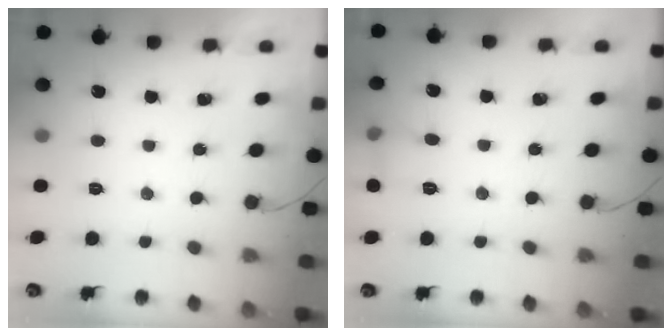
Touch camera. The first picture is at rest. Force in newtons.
{"total": 5.2, "press": 4.9, "slide": 1.7}